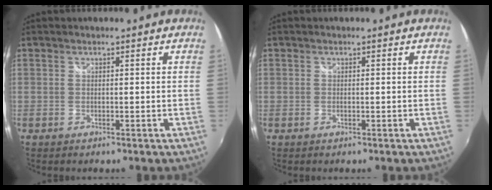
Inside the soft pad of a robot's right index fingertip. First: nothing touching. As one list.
[{"total": 0.0}]